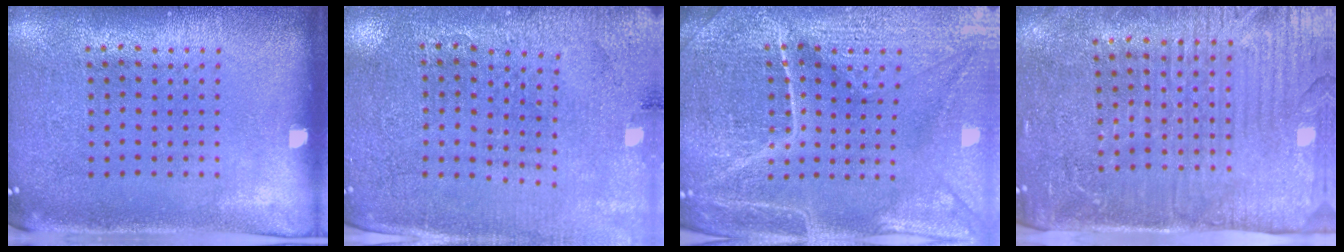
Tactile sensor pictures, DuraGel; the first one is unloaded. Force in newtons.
{"total": 2.8, "press": 2.8, "slide": 0.5}
{"total": 4.9, "press": 4.6, "slide": 1.6}
{"total": 4.3, "press": 3.9, "slide": 1.8}